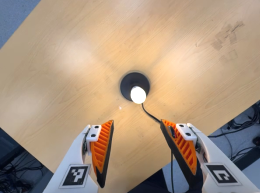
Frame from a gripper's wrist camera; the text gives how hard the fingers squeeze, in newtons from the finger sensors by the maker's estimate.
{"total": 0.0}